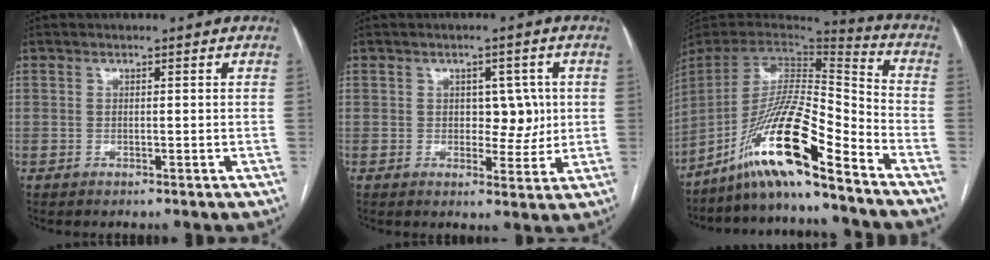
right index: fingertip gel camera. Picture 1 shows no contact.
{"total": 4.8, "force": [0.6, 2.8, 3.8], "torque": [-0.044, 0.006, 0.015]}
{"total": 16.4, "force": [-11.8, 0.5, 11.4], "torque": [-0.222, 0.005, -0.215]}